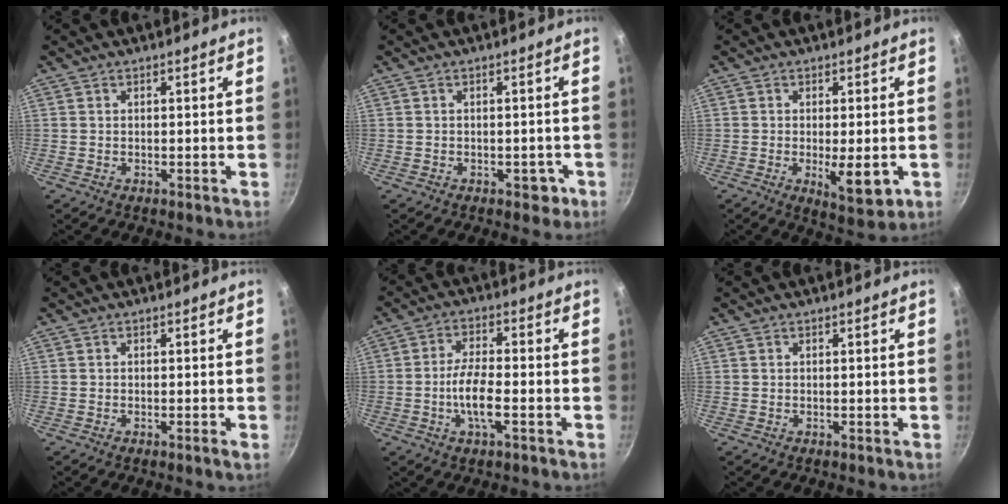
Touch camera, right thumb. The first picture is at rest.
{"total": 2.3, "force": [-1.2, 1.6, 1.2], "torque": [0.001, 0.010, -0.012]}
{"total": 7.0, "force": [-1.7, 2.4, 6.3], "torque": [-0.089, -0.016, -0.018]}
{"total": 0.9, "force": [-0.4, -0.1, 0.8], "torque": [-0.014, -0.002, -0.008]}
{"total": 7.1, "force": [-2.0, 2.5, 6.3], "torque": [-0.123, 0.014, -0.040]}
{"total": 0.0}